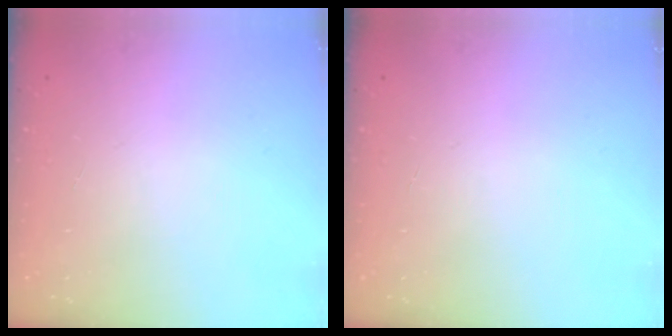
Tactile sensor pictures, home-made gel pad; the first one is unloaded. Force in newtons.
{"total": 0.0}